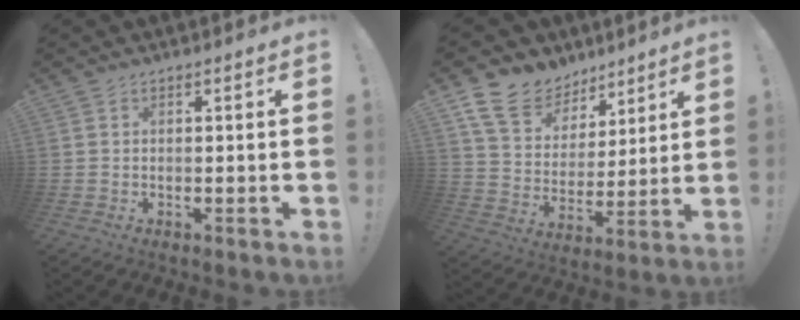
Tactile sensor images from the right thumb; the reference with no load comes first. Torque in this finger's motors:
{"motor_torque": [0.09, 0.37, -0.12, 0.50, 0.07]}